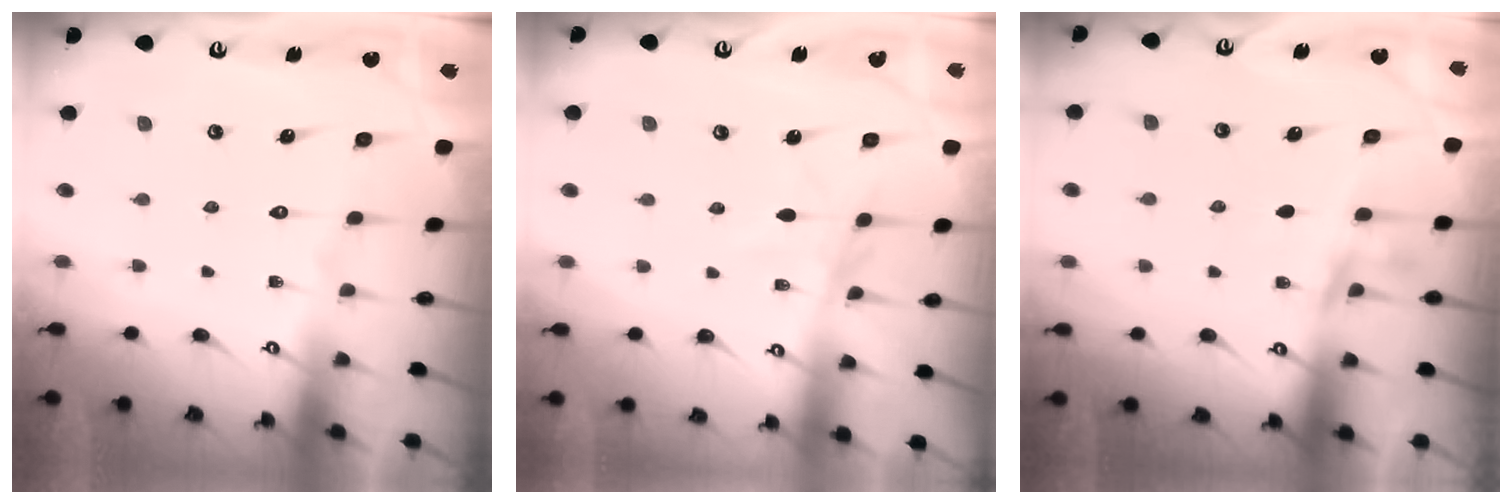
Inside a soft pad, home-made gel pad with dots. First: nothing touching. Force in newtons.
{"total": 3.1, "press": 3.1, "slide": 0.2}
{"total": 4.8, "press": 4.7, "slide": 1.1}